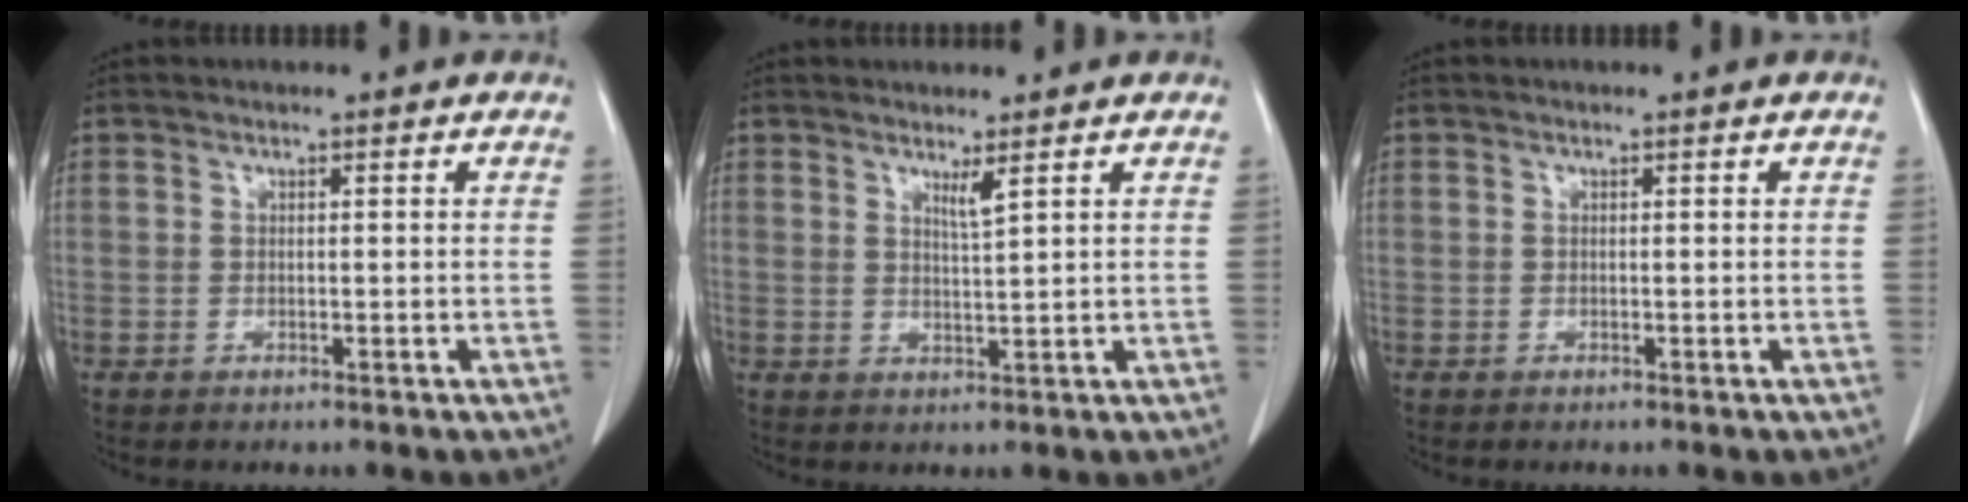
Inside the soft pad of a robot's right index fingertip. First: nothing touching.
{"total": 1.9, "force": [1.4, -0.4, 1.3], "torque": [-0.025, -0.014, 0.027]}
{"total": 0.0}